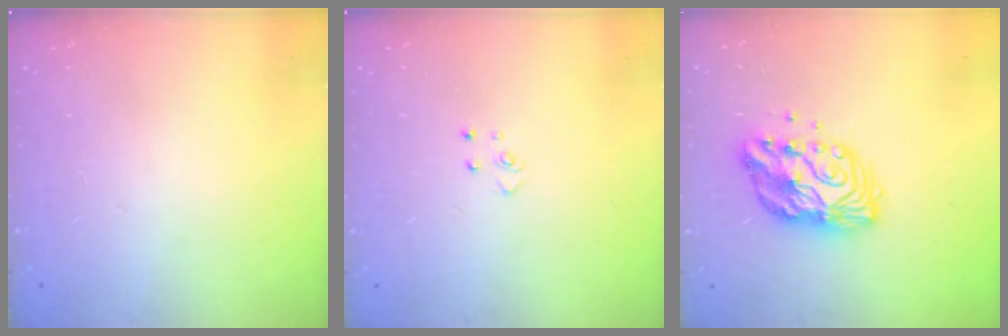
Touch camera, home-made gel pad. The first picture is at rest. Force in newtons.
{"total": 2.6, "press": 2.6, "slide": 0.3}
{"total": 12.8, "press": 12.8, "slide": 1.1}